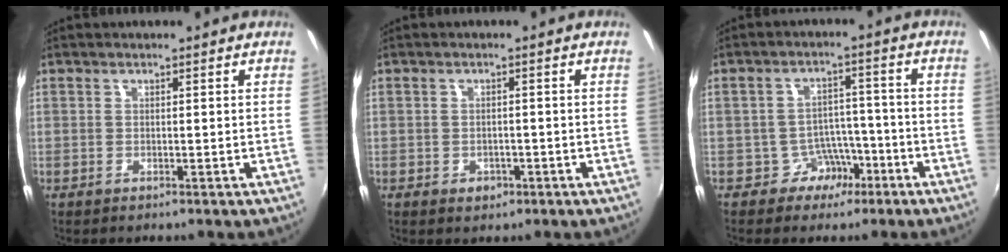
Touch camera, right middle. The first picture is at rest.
{"total": 2.4, "force": [-1.1, 1.9, 0.9], "torque": [-0.017, -0.002, -0.014]}
{"total": 5.5, "force": [-3.5, 4.1, 1.1], "torque": [-0.022, 0.022, -0.046]}